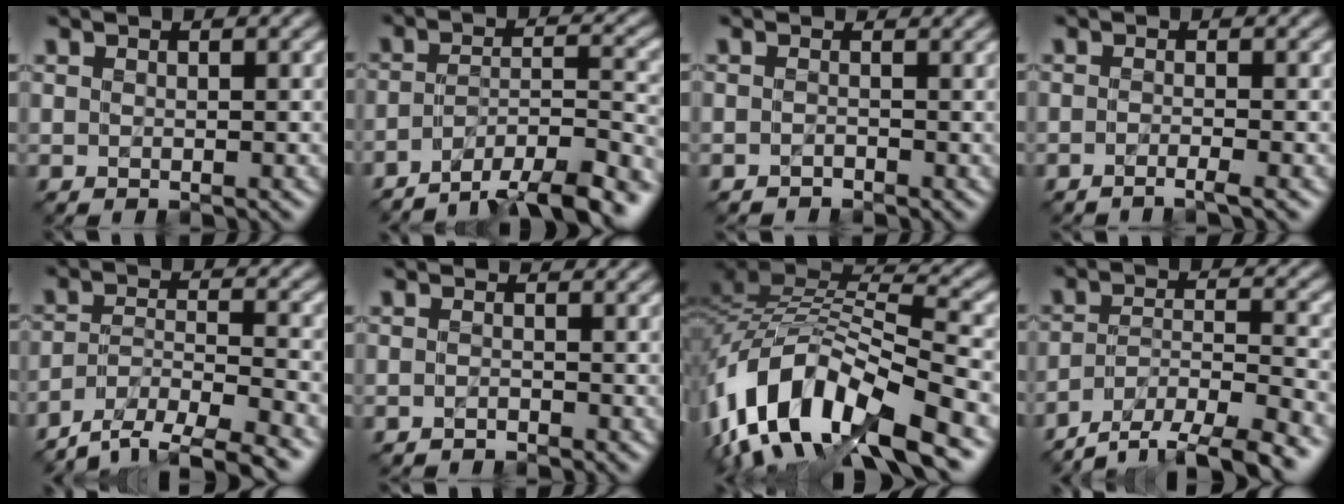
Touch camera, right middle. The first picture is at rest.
{"total": 8.6, "force": [-6.8, 2.1, 4.8], "torque": [-0.071, 0.000, -0.112]}
{"total": 0.9, "force": [-0.8, 0.3, 0.0], "torque": [-0.002, -0.001, -0.015]}
{"total": 1.5, "force": [-1.1, 0.1, 1.0], "torque": [-0.009, -0.008, -0.031]}
{"total": 6.5, "force": [-5.7, 1.4, 2.7], "torque": [-0.045, -0.011, -0.098]}
{"total": 0.6, "force": [-0.6, 0.3, 0.1], "torque": [-0.003, 0.000, -0.013]}
{"total": 14.1, "force": [-7.4, 6.3, 10.2], "torque": [-0.210, 0.015, -0.143]}
{"total": 8.6, "force": [-7.3, 2.3, 3.9], "torque": [-0.063, -0.016, -0.122]}